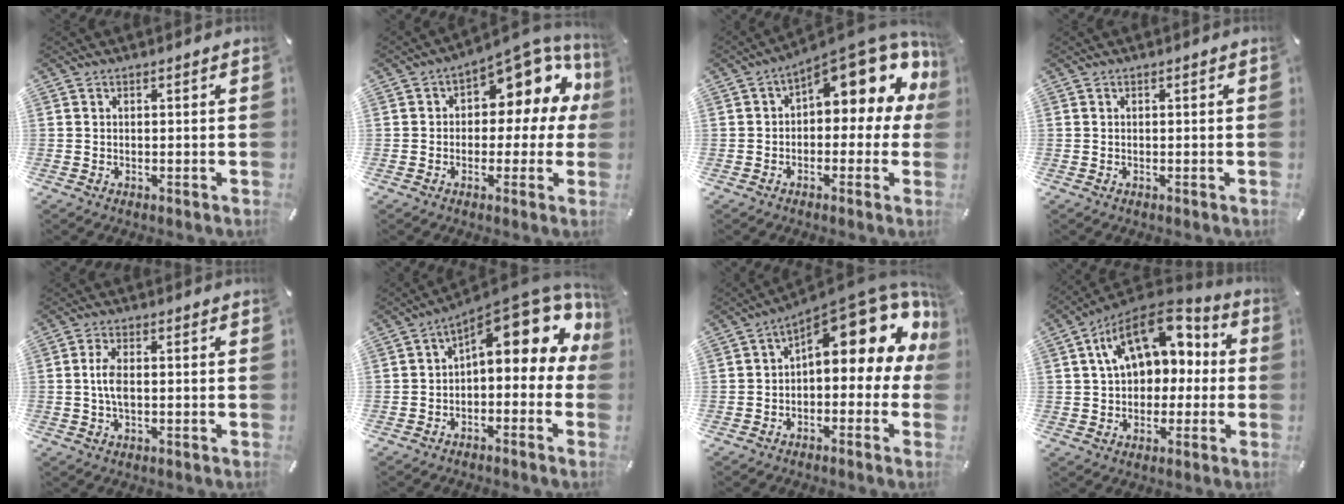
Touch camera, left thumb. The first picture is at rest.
{"total": 11.2, "force": [5.2, 6.6, 7.4], "torque": [-0.093, -0.046, 0.089]}
{"total": 13.3, "force": [6.6, 6.0, 9.8], "torque": [-0.133, -0.053, 0.112]}
{"total": 0.0}
{"total": 4.4, "force": [-0.2, 1.9, 4.0], "torque": [-0.086, -0.001, -0.008]}
{"total": 13.6, "force": [6.2, 6.1, 10.4], "torque": [-0.141, -0.054, 0.101]}
{"total": 15.3, "force": [7.1, 6.3, 12.0], "torque": [-0.155, -0.070, 0.111]}
{"total": 15.6, "force": [5.4, 10.8, 9.8], "torque": [-0.167, -0.021, 0.098]}